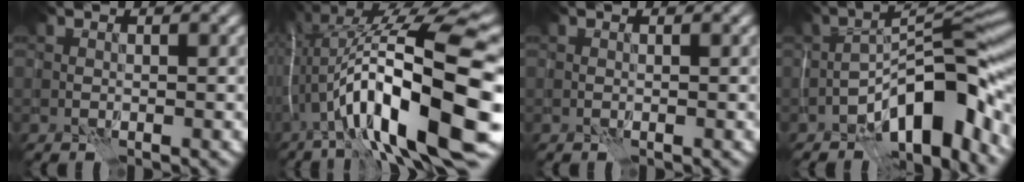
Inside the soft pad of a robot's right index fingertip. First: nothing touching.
{"total": 17.6, "force": [-3.1, 4.8, 16.6], "torque": [-0.284, 0.040, -0.059]}
{"total": 0.0}
{"total": 11.4, "force": [-6.3, 3.6, 8.8], "torque": [-0.113, 0.021, -0.116]}